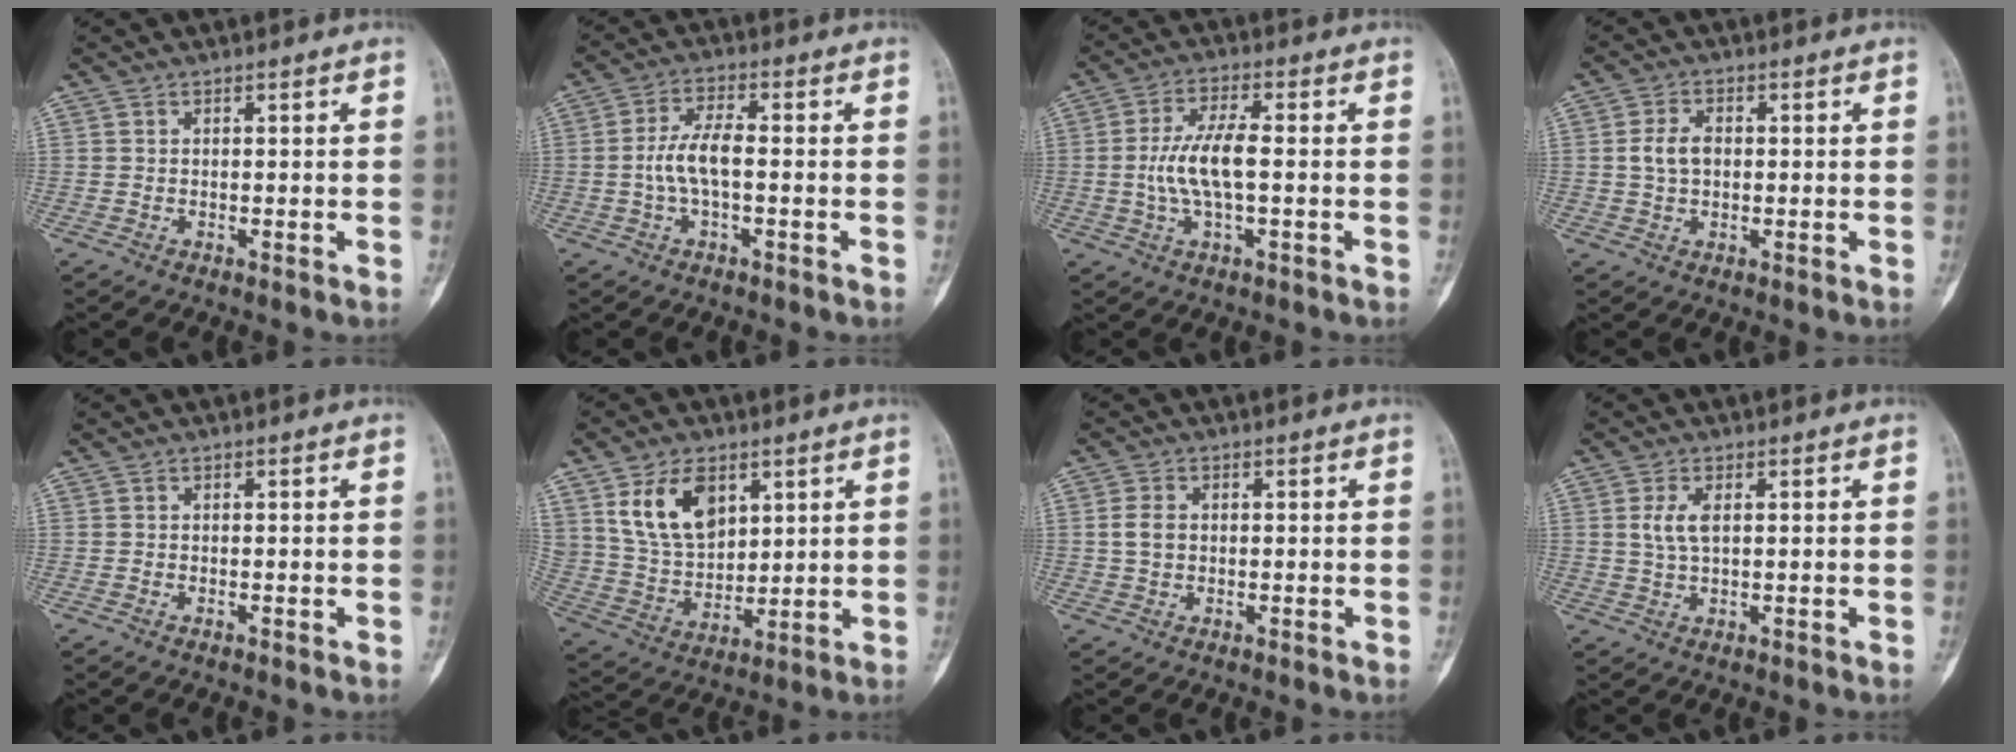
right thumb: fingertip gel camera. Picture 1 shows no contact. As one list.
[{"total": 6.2, "force": [-0.8, 2.3, 5.7], "torque": [-0.123, 0.020, -0.021]}, {"total": 8.7, "force": [-0.5, 2.9, 8.1], "torque": [-0.173, 0.013, -0.014]}, {"total": 4.5, "force": [0.2, 3.0, 3.3], "torque": [-0.066, 0.009, 0.003]}, {"total": 0.0}, {"total": 13.2, "force": [6.1, 8.4, 8.1], "torque": [-0.126, -0.025, 0.132]}, {"total": 3.2, "force": [0.3, 2.3, 2.2], "torque": [-0.044, 0.005, 0.004]}, {"total": 3.8, "force": [0.9, 1.8, 3.2], "torque": [-0.072, -0.001, 0.018]}]